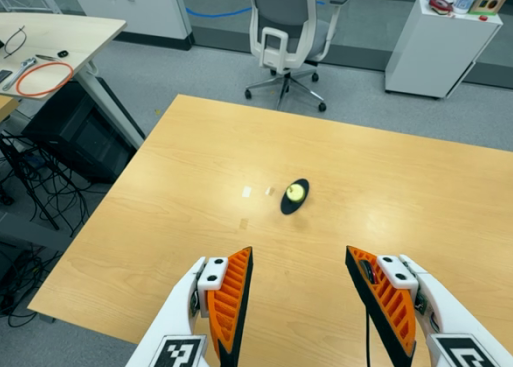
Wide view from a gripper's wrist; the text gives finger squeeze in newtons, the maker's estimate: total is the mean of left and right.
{"total": 0.0}